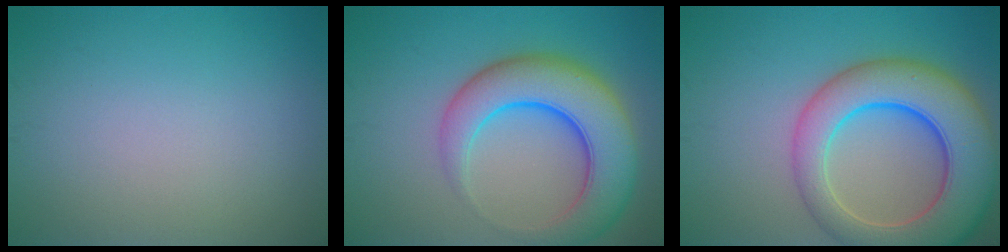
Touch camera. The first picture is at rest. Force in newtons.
{"total": 8.8, "press": 8.8, "slide": 0.4}
{"total": 10.5, "press": 10.5, "slide": 0.5}